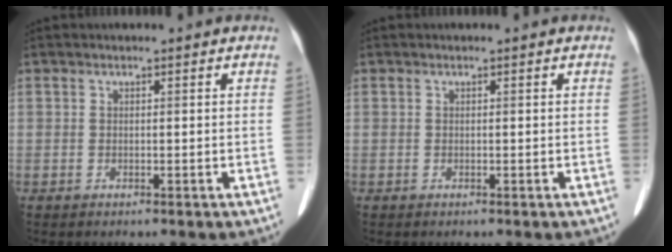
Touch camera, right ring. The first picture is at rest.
{"total": 0.0}